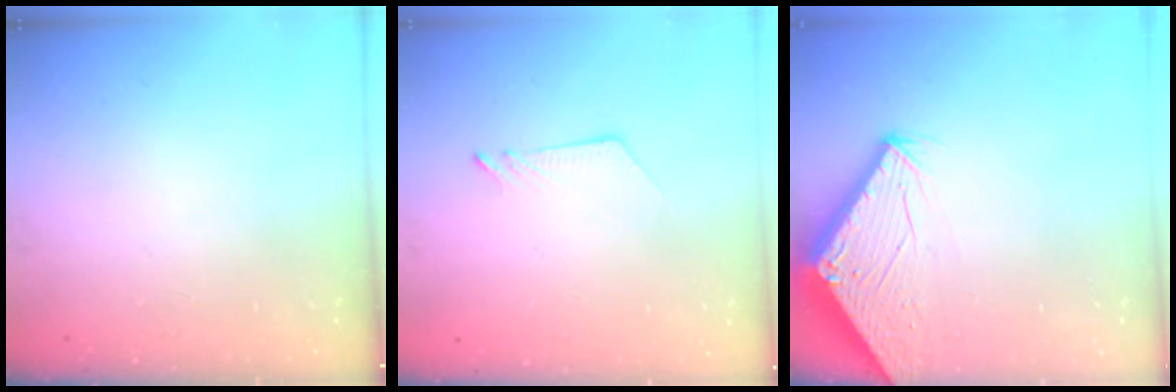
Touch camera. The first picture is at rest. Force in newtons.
{"total": 2.6, "press": 2.6, "slide": 0.3}
{"total": 2.7, "press": 2.7, "slide": 0.1}